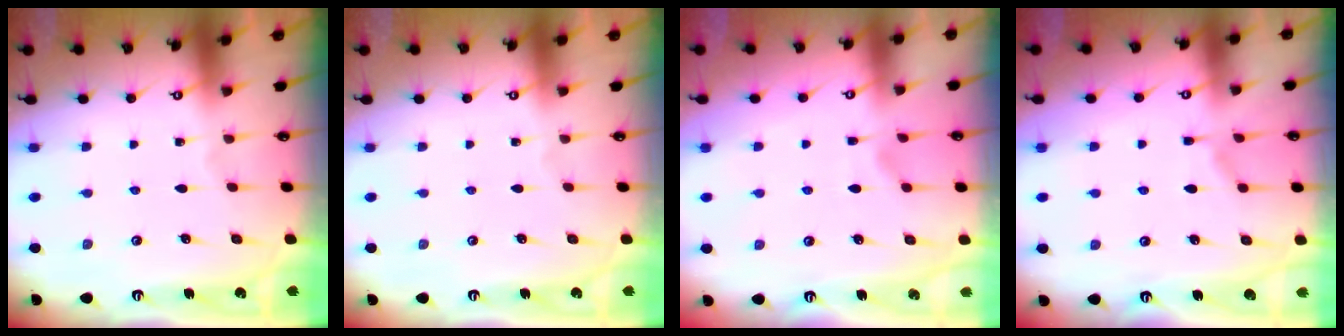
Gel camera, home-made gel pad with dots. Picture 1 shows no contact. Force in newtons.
{"total": 0.0}
{"total": 1.8, "press": 1.3, "slide": 1.2}
{"total": 5.7, "press": 5.7, "slide": 0.6}